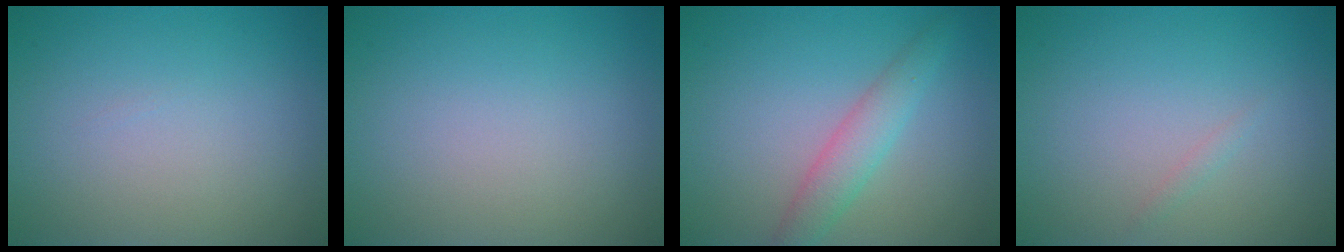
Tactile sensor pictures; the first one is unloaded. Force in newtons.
{"total": 0.0}
{"total": 2.9, "press": 2.9, "slide": 0.1}
{"total": 0.6, "press": 0.5, "slide": 0.1}